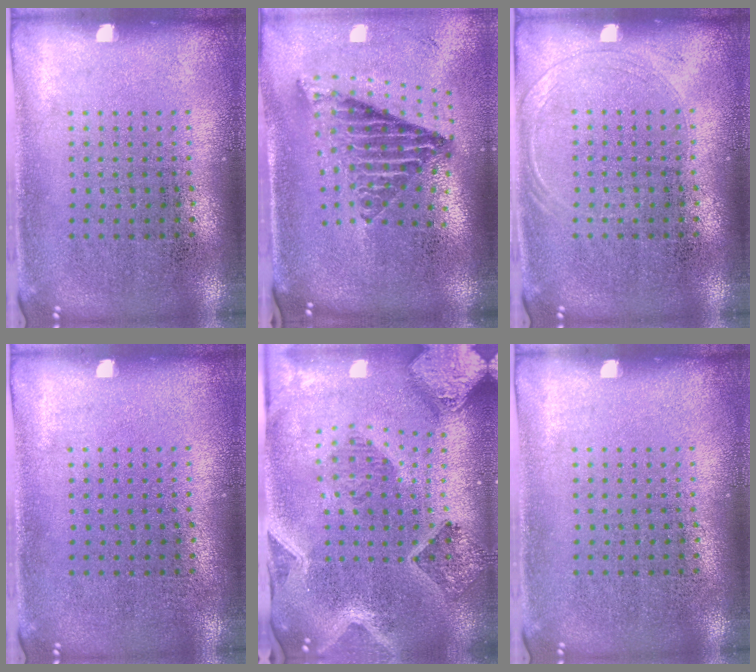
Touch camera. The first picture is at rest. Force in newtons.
{"total": 2.7, "press": 1.8, "slide": 2.0}
{"total": 1.1, "press": 1.0, "slide": 0.3}
{"total": 0.0}
{"total": 3.0, "press": 2.6, "slide": 1.5}
{"total": 0.0}